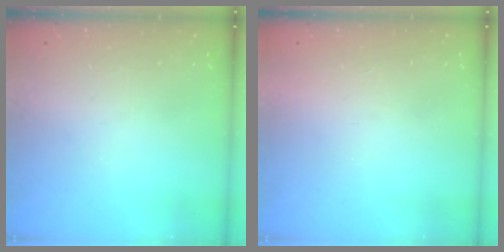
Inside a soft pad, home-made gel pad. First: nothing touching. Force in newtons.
{"total": 1.5, "press": 1.5, "slide": 0.1}